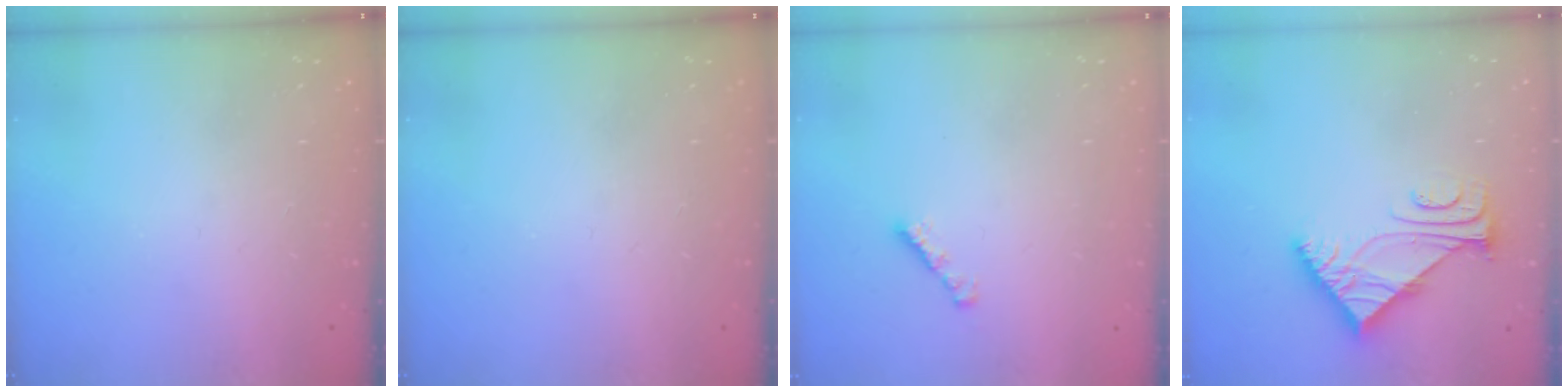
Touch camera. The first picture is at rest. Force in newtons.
{"total": 0.0}
{"total": 1.9, "press": 1.9, "slide": 0.5}
{"total": 5.6, "press": 5.5, "slide": 0.8}